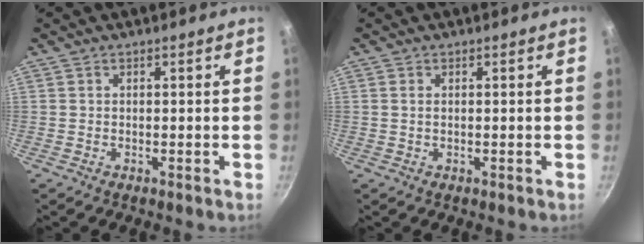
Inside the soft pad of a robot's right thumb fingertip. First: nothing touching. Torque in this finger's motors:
{"motor_torque": [-0.07, -0.04, -0.14, -0.11, -0.02]}